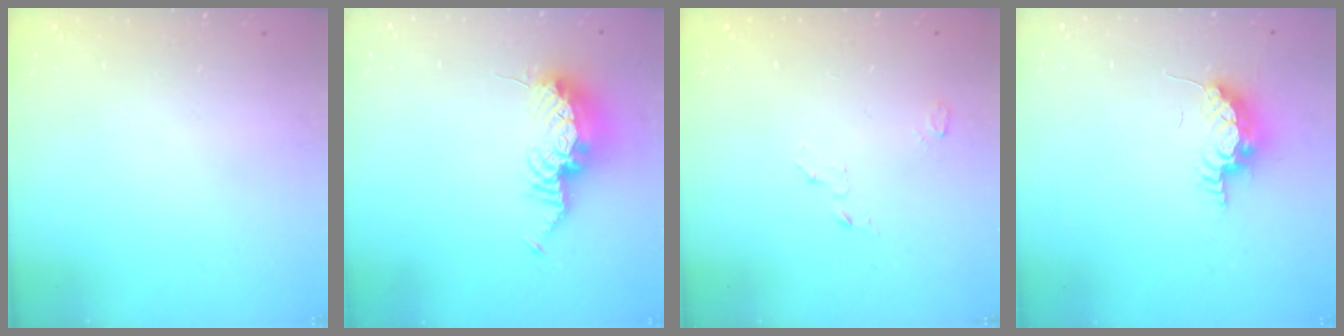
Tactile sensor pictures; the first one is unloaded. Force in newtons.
{"total": 11.1, "press": 11.0, "slide": 1.6}
{"total": 2.6, "press": 2.6, "slide": 0.2}
{"total": 14.9, "press": 9.9, "slide": 11.1}